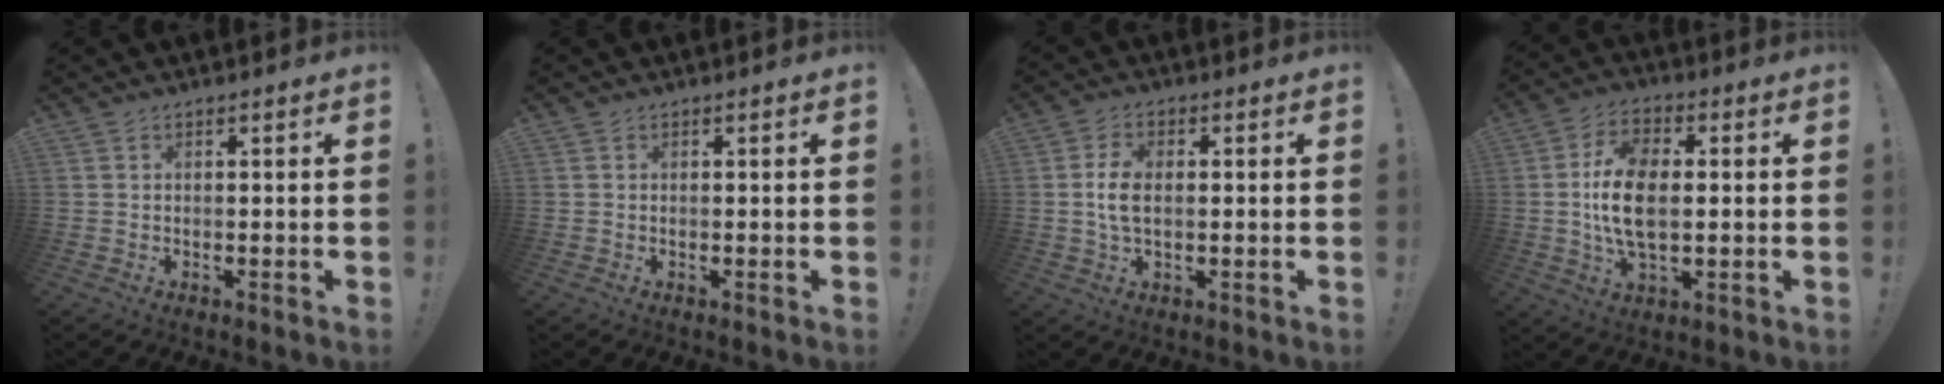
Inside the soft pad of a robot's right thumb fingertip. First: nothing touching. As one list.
[{"total": 0.0}, {"total": 6.8, "force": [0.1, 3.9, 5.6], "torque": [-0.106, 0.001, 0.000]}, {"total": 13.3, "force": [0.1, 7.5, 11.0], "torque": [-0.208, 0.000, 0.001]}]